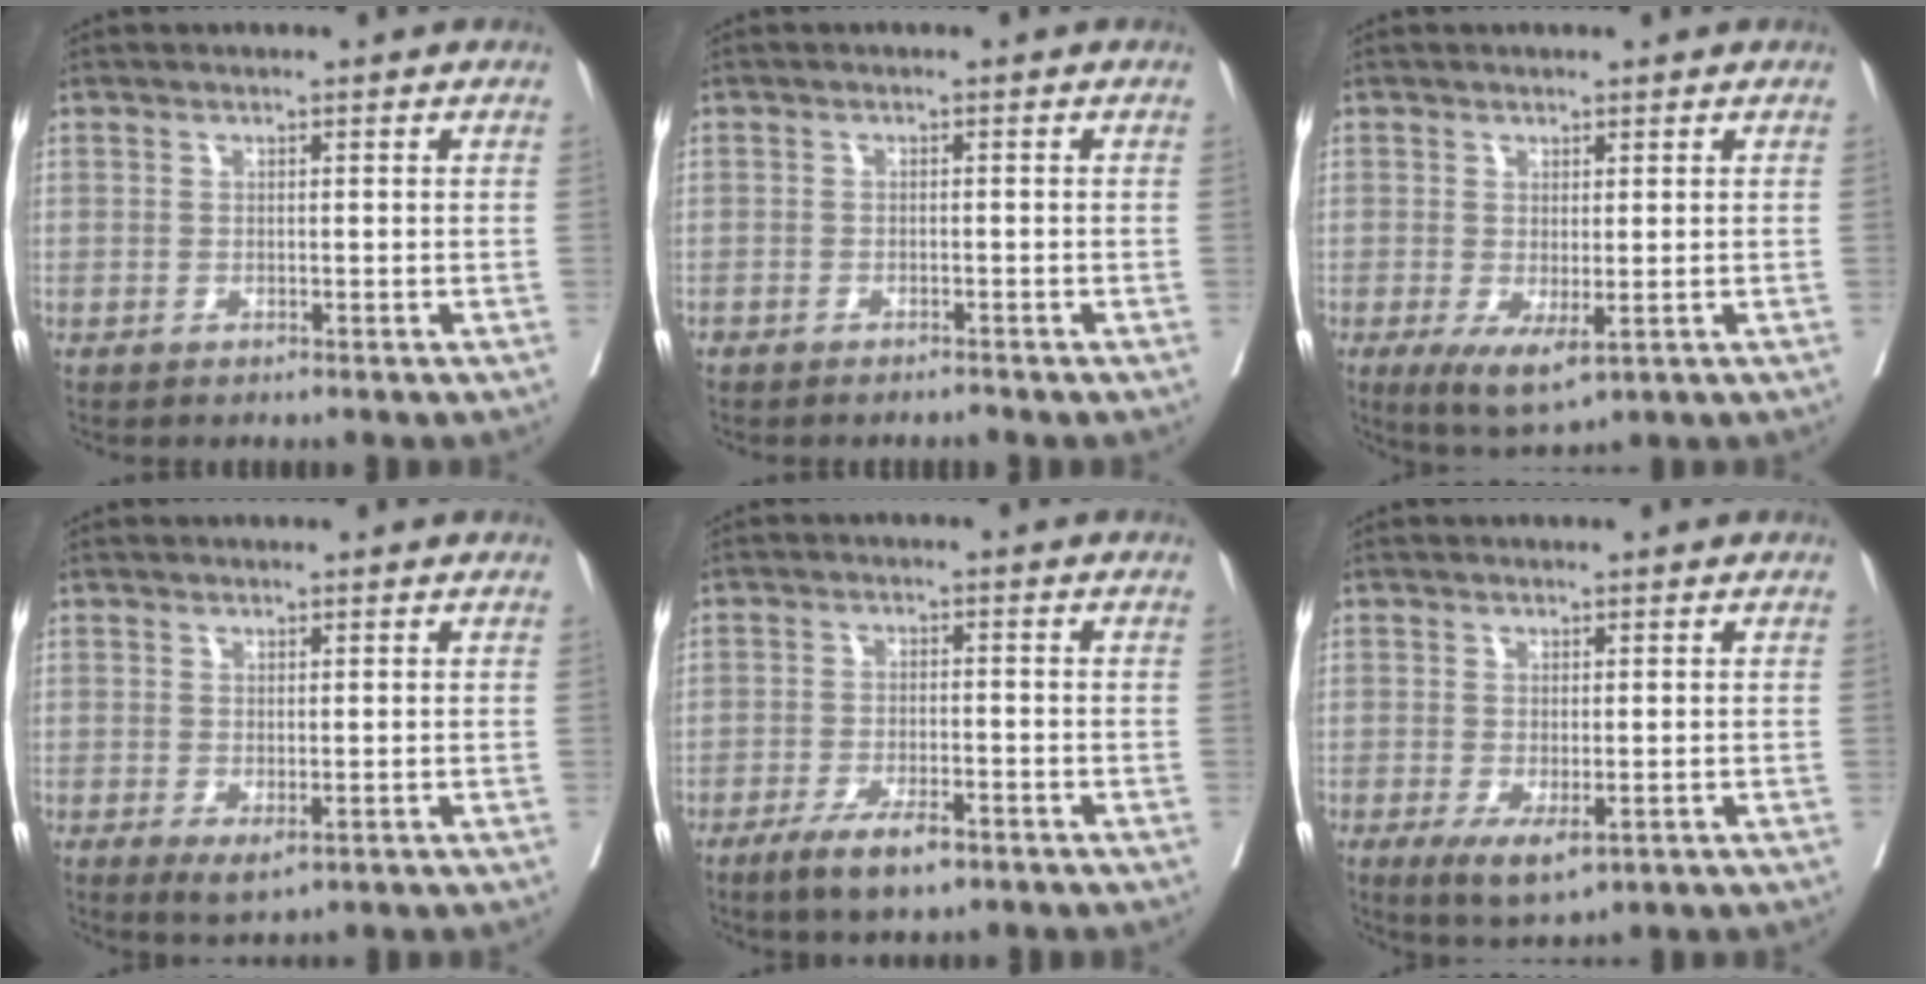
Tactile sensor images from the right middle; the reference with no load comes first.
{"total": 1.0, "force": [-1.0, 0.1, 0.3], "torque": [-0.007, -0.002, -0.016]}
{"total": 5.2, "force": [-1.4, 1.9, 4.7], "torque": [-0.081, -0.017, -0.009]}
{"total": 2.2, "force": [-0.4, 1.1, 1.9], "torque": [-0.030, -0.007, 0.004]}
{"total": 5.9, "force": [-3.8, 1.5, 4.2], "torque": [-0.081, -0.008, -0.061]}
{"total": 4.8, "force": [-1.8, 1.8, 4.0], "torque": [-0.066, -0.014, -0.018]}